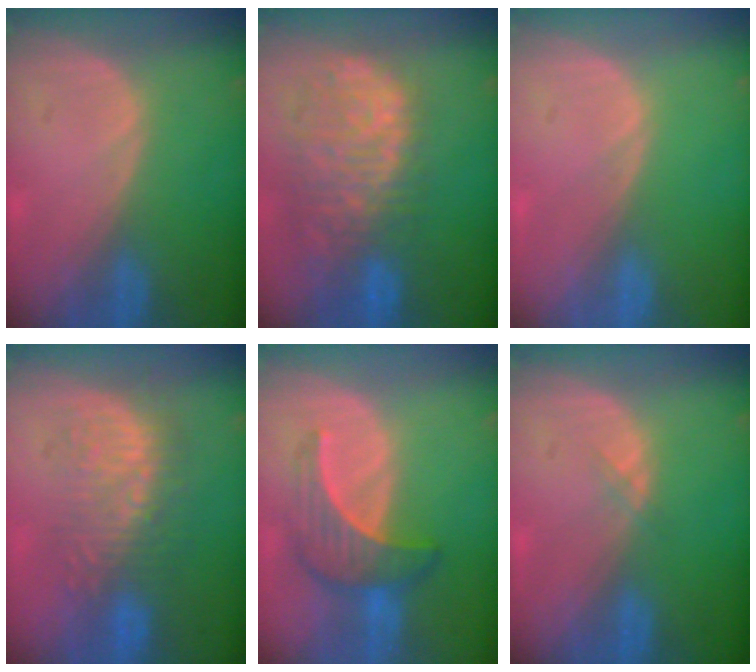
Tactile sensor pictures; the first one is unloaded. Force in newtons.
{"total": 12.1, "press": 9.9, "slide": 6.9}
{"total": 0.0}
{"total": 8.7, "press": 8.6, "slide": 1.6}
{"total": 7.0, "press": 6.6, "slide": 2.2}
{"total": 0.6, "press": 0.6, "slide": 0.1}